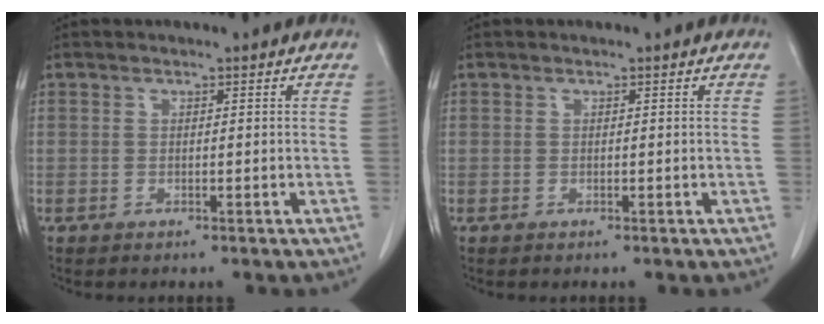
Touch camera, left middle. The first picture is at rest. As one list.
[{"total": 0.0}]